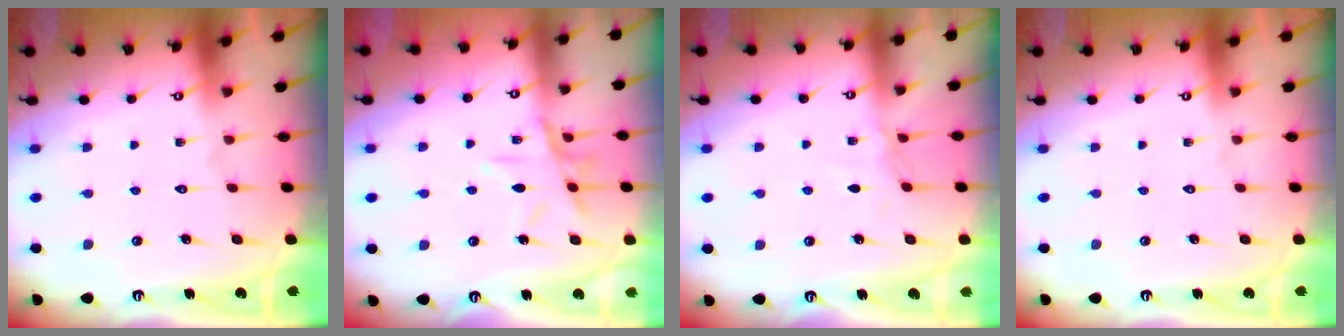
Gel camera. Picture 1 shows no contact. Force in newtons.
{"total": 11.3, "press": 11.2, "slide": 0.9}
{"total": 5.2, "press": 5.2, "slide": 0.6}
{"total": 0.0}